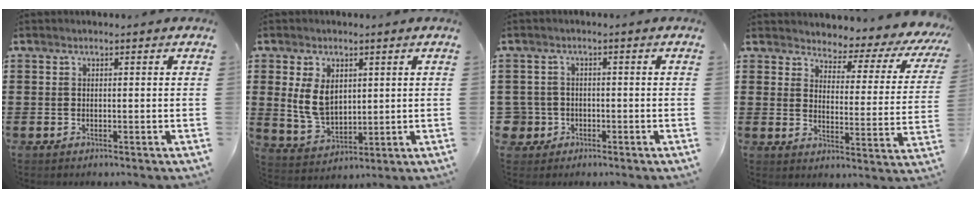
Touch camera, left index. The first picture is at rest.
{"total": 6.6, "force": [1.8, 4.5, 4.5], "torque": [-0.119, 0.006, 0.028]}
{"total": 3.2, "force": [-1.1, 2.9, 0.5], "torque": [-0.034, -0.001, -0.028]}
{"total": 3.1, "force": [2.9, 1.0, 0.7], "torque": [-0.023, -0.036, 0.037]}